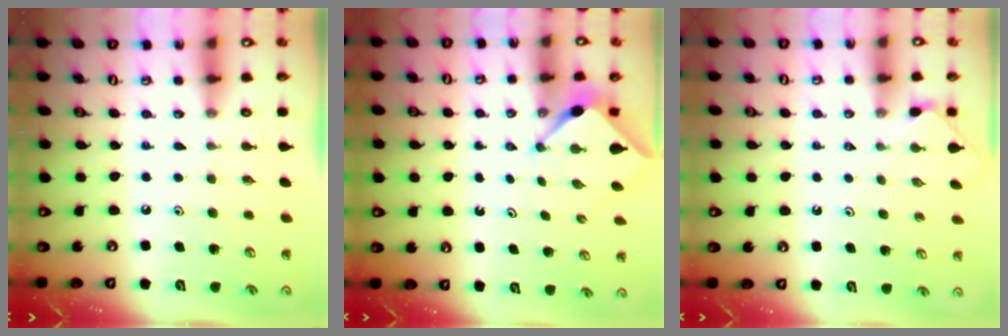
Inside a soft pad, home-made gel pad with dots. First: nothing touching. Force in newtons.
{"total": 3.9, "press": 3.9, "slide": 0.4}
{"total": 1.8, "press": 1.7, "slide": 0.4}